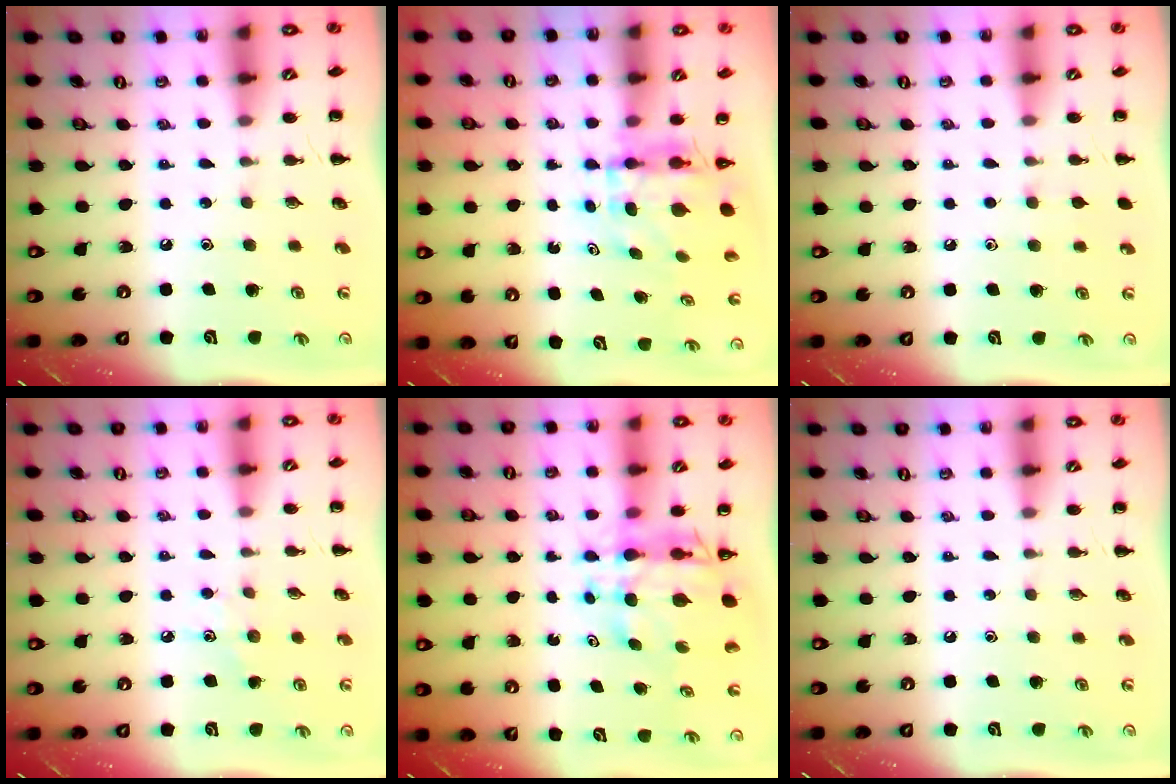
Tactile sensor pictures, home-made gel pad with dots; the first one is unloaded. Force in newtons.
{"total": 5.1, "press": 5.1, "slide": 0.5}
{"total": 4.9, "press": 4.5, "slide": 1.9}
{"total": 4.4, "press": 4.1, "slide": 1.6}
{"total": 8.2, "press": 7.7, "slide": 2.8}
{"total": 0.0}